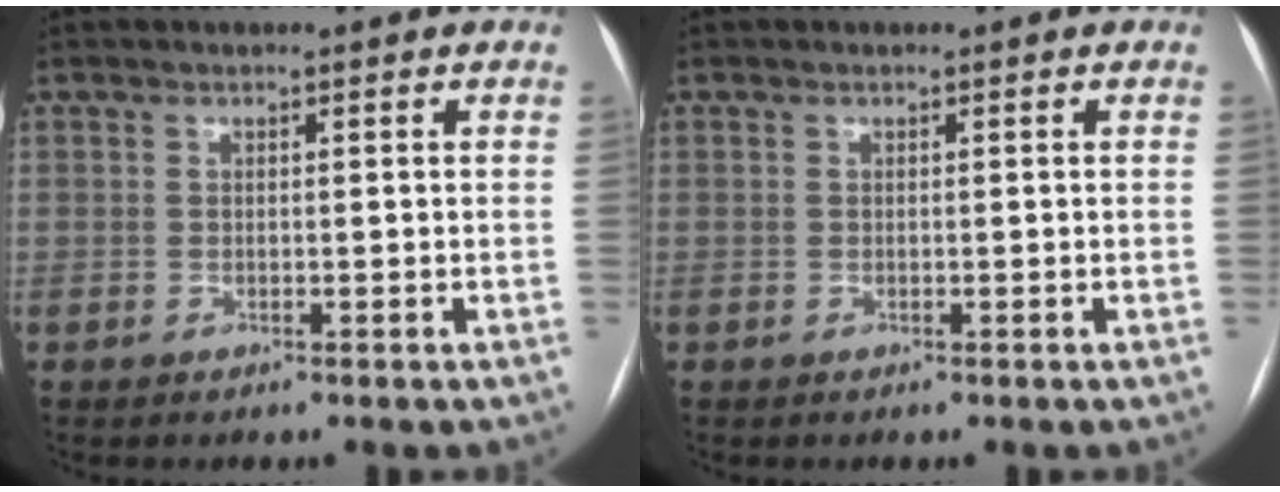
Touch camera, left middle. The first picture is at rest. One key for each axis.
{"total": 0.0}